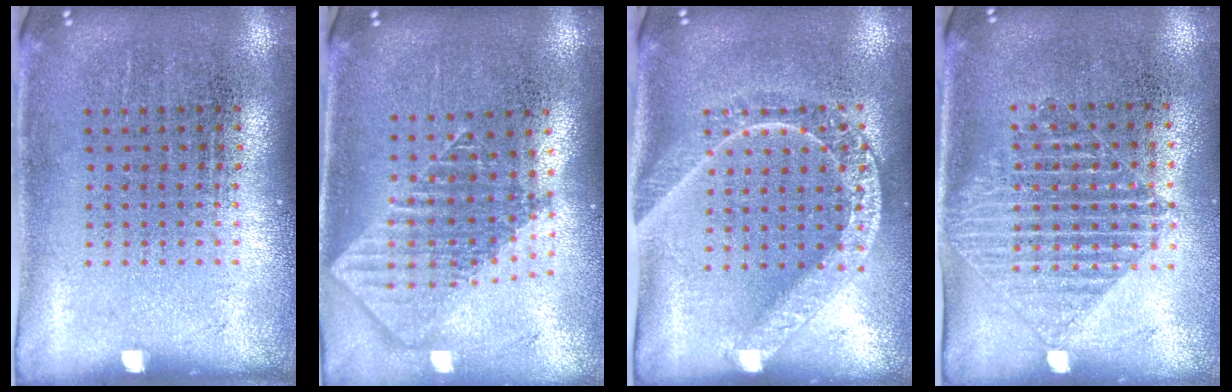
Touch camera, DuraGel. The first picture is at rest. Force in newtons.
{"total": 1.9, "press": 1.5, "slide": 1.1}
{"total": 1.9, "press": 1.7, "slide": 0.9}
{"total": 1.4, "press": 1.3, "slide": 0.7}